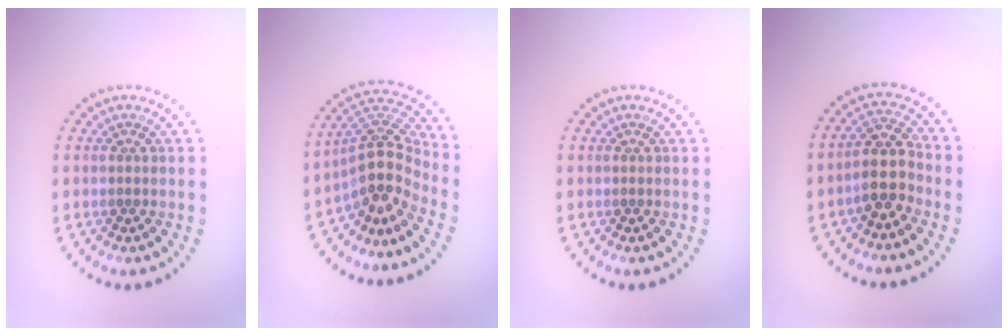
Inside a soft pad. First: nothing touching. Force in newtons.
{"total": 4.5, "press": 3.4, "slide": 2.9}
{"total": 0.0}
{"total": 3.4, "press": 3.0, "slide": 1.6}